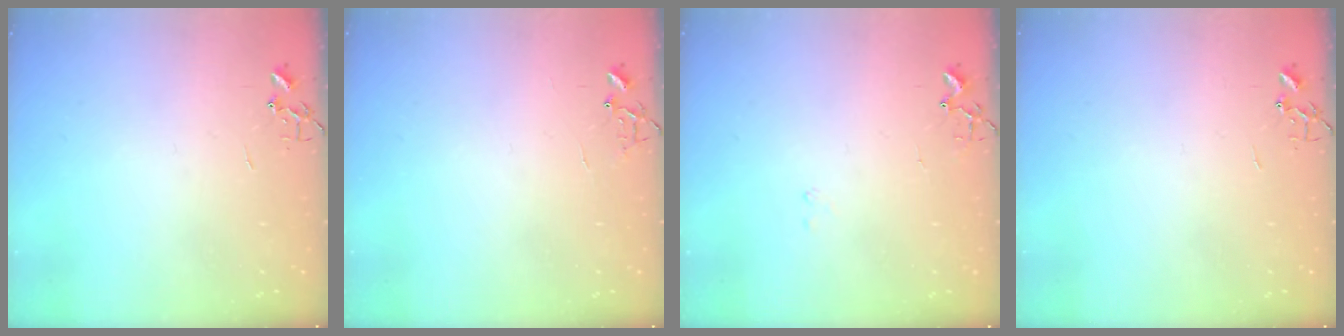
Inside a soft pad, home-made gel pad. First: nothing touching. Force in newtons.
{"total": 6.4, "press": 6.4, "slide": 0.6}
{"total": 8.6, "press": 8.5, "slide": 0.7}
{"total": 0.0}